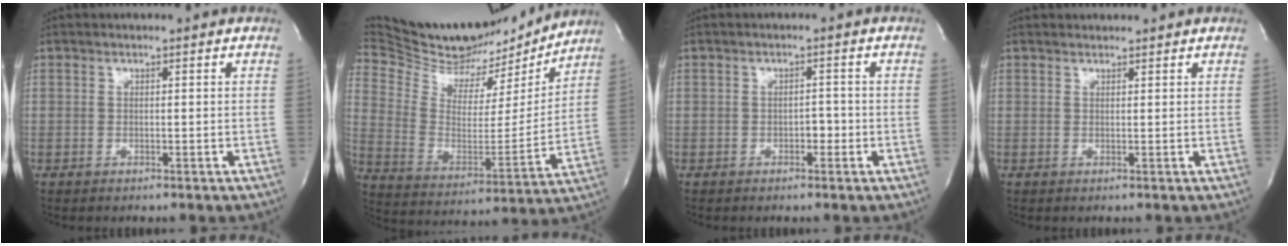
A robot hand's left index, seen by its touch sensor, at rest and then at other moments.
{"total": 25.9, "force": [23.1, 7.3, 9.0], "torque": [-0.176, -0.013, 0.354]}
{"total": 1.5, "force": [-0.6, 0.9, 1.0], "torque": [-0.014, 0.005, -0.011]}
{"total": 1.2, "force": [1.2, 0.1, 0.0], "torque": [-0.006, 0.010, 0.022]}